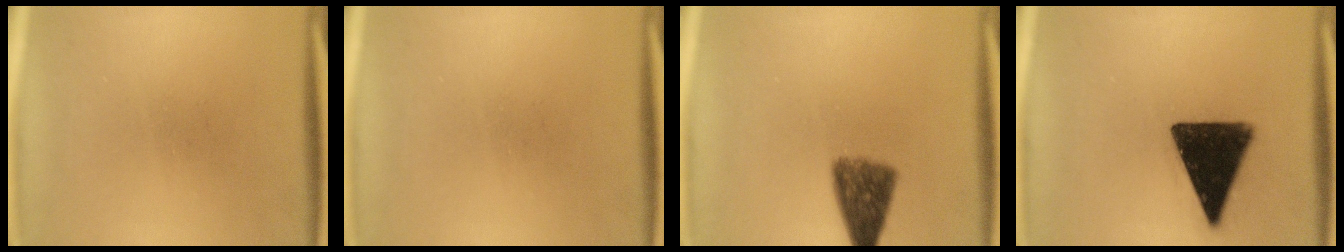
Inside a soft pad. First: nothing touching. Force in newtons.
{"total": 0.0}
{"total": 7.3}
{"total": 15.9}